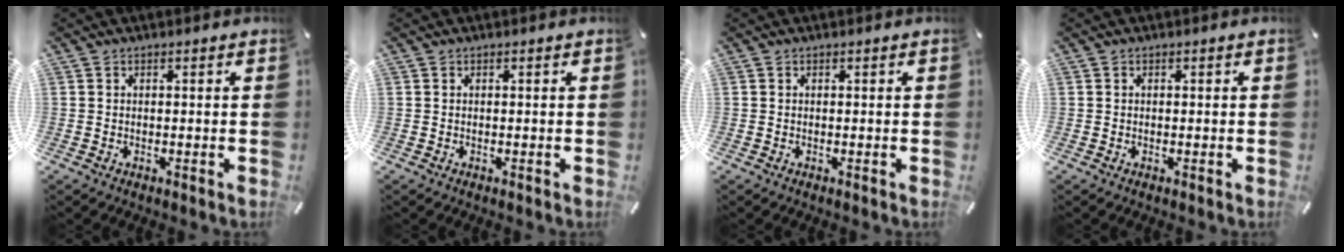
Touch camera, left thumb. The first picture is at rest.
{"total": 0.0}
{"total": 0.0}
{"total": 0.0}